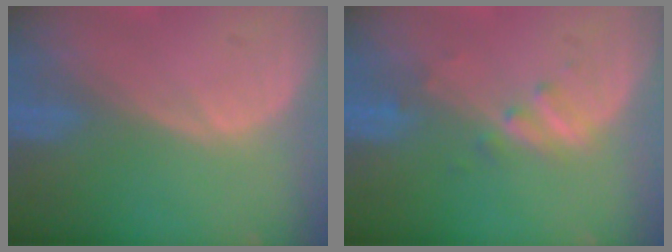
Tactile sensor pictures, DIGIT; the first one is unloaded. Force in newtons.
{"total": 2.3, "press": 2.3, "slide": 0.3}